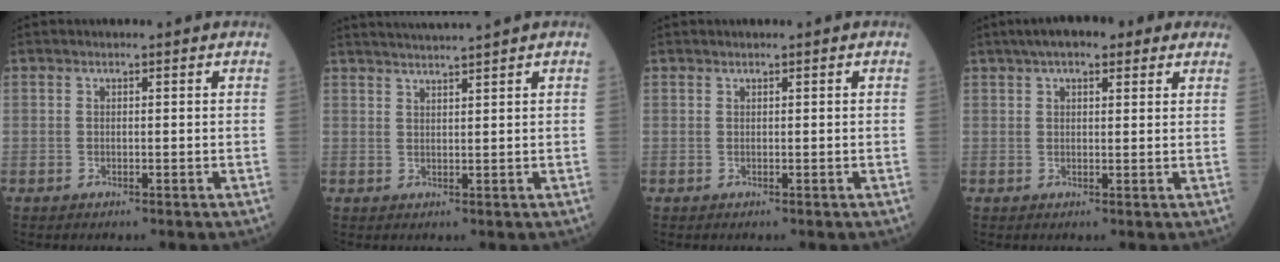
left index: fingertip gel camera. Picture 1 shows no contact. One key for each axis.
{"total": 5.6, "fx": 5.2, "fy": -1.3, "fz": 1.8, "tx": -0.029, "ty": 0.017, "tz": 0.088}
{"total": 0.0}
{"total": 9.0, "fx": 6.3, "fy": 3.1, "fz": 5.6, "tx": -0.079, "ty": 0.043, "tz": 0.094}